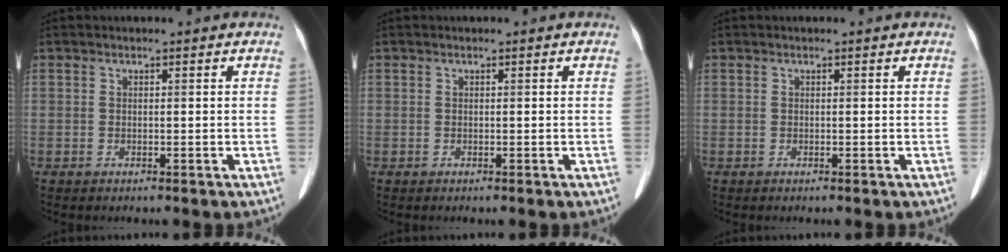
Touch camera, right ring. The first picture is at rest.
{"total": 0.0}
{"total": 0.0}